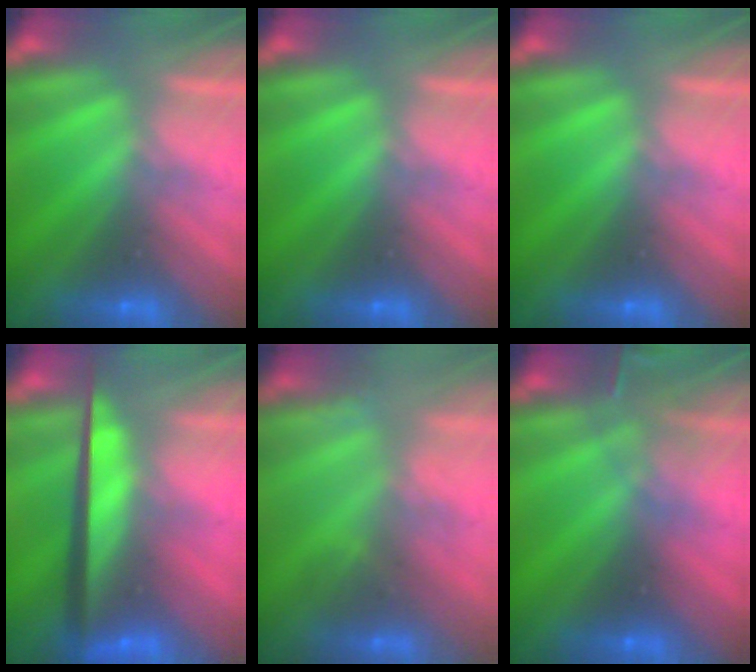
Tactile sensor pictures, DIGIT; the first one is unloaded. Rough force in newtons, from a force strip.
{"total": 0.0}
{"total": 0.0}
{"total": 10.3}
{"total": 2.8}
{"total": 3.0}